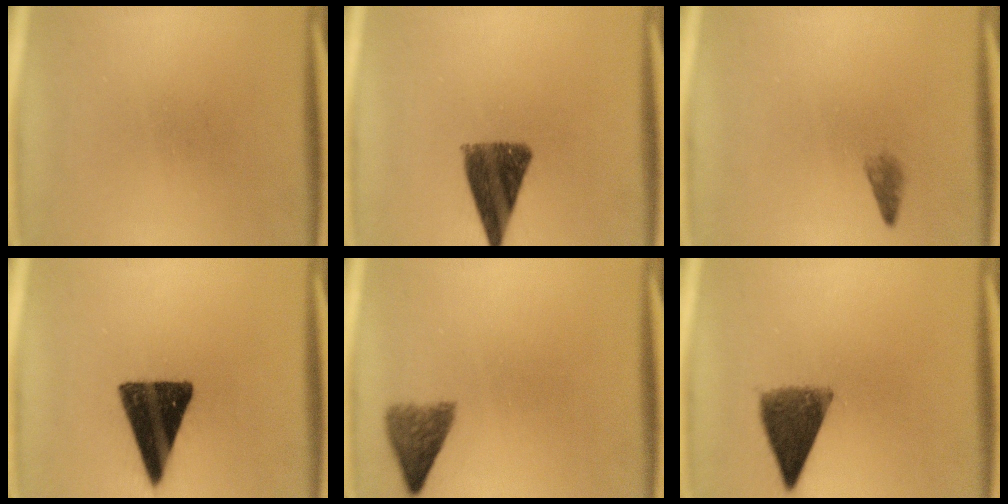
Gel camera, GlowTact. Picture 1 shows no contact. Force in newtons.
{"total": 10.3}
{"total": 1.2}
{"total": 15.8}
{"total": 4.1}
{"total": 8.3}